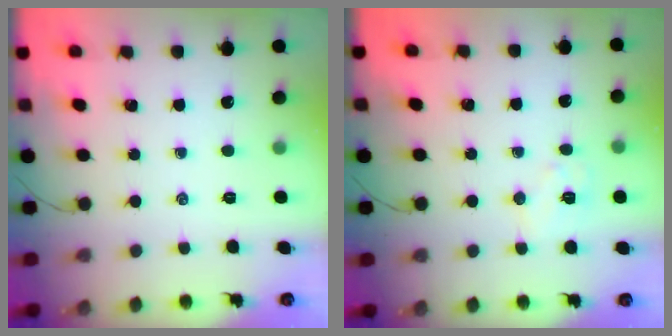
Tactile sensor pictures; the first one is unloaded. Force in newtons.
{"total": 6.5, "press": 6.4, "slide": 1.0}